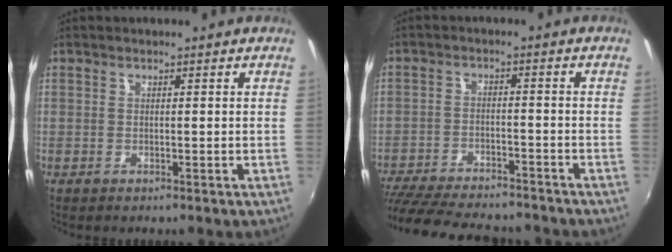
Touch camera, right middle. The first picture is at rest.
{"total": 19.1, "force": [-16.4, 5.0, 8.3], "torque": [-0.178, -0.023, -0.245]}